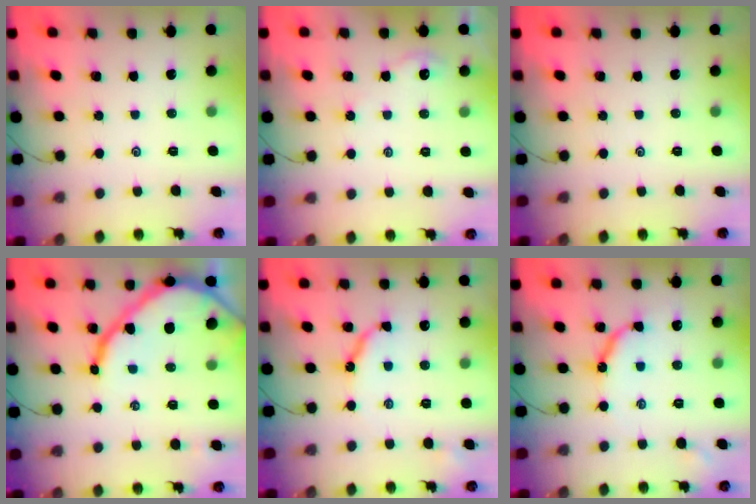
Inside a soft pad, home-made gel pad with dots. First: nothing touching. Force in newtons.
{"total": 1.9, "press": 1.9, "slide": 0.4}
{"total": 0.0}
{"total": 15.6, "press": 15.5, "slide": 1.6}
{"total": 8.5, "press": 8.5, "slide": 0.6}
{"total": 9.4, "press": 9.4, "slide": 0.8}